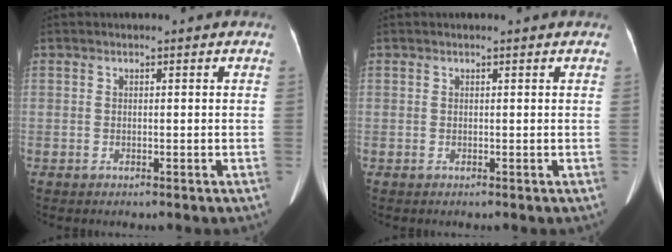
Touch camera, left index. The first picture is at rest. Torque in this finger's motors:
{"motor_torque": [-0.27, -0.33, -0.02, -0.01]}